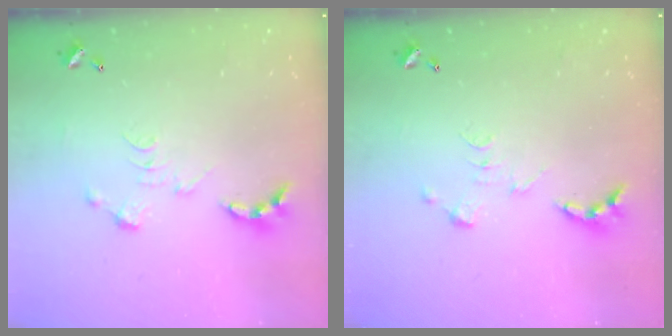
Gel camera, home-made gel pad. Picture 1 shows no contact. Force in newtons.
{"total": 0.0}